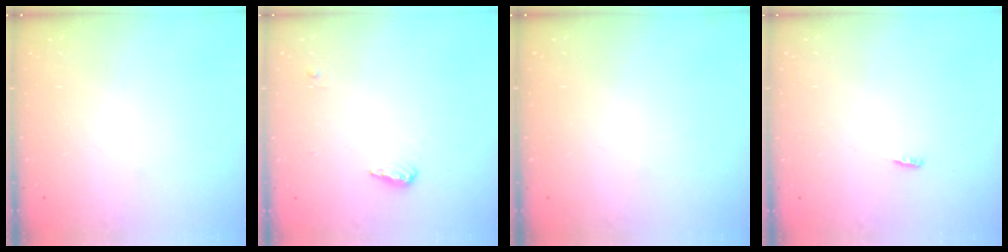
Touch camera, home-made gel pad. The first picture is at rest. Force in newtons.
{"total": 5.0, "press": 4.9, "slide": 1.1}
{"total": 0.0}
{"total": 2.8, "press": 2.7, "slide": 0.8}